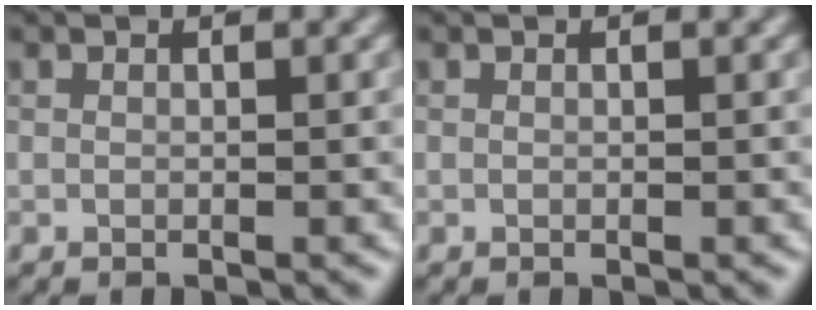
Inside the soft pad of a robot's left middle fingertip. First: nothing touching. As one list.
[{"total": 0.0}]